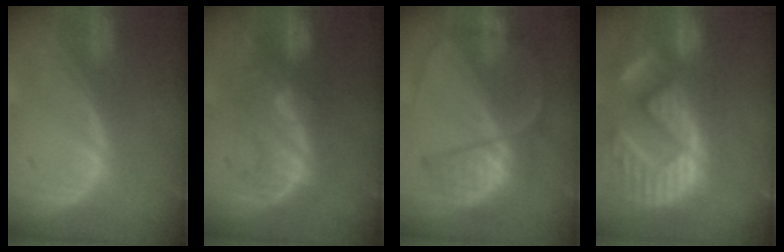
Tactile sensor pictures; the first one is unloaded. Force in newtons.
{"total": 8.2, "press": 7.9, "slide": 2.2}
{"total": 6.9, "press": 6.6, "slide": 1.7}
{"total": 15.1, "press": 12.4, "slide": 8.6}